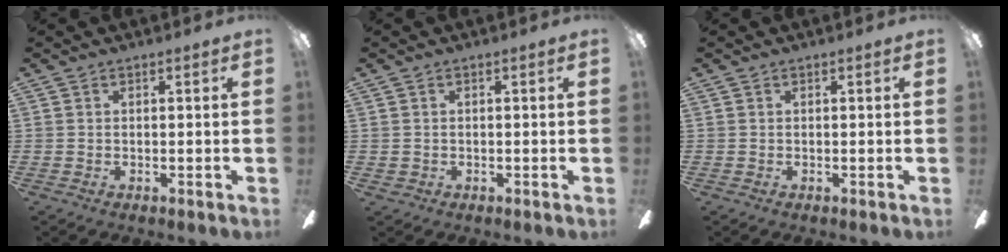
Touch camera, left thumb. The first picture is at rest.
{"total": 0.9, "force": [0.1, 0.9, 0.1], "torque": [-0.002, 0.005, -0.001]}
{"total": 0.0}